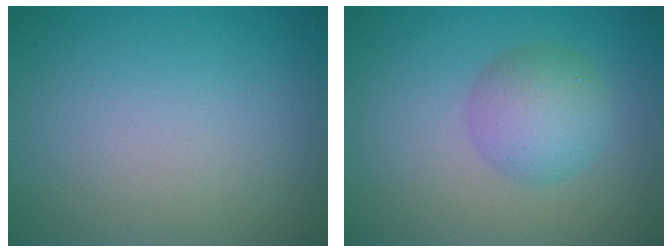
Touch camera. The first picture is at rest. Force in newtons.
{"total": 3.9, "press": 3.9, "slide": 0.1}